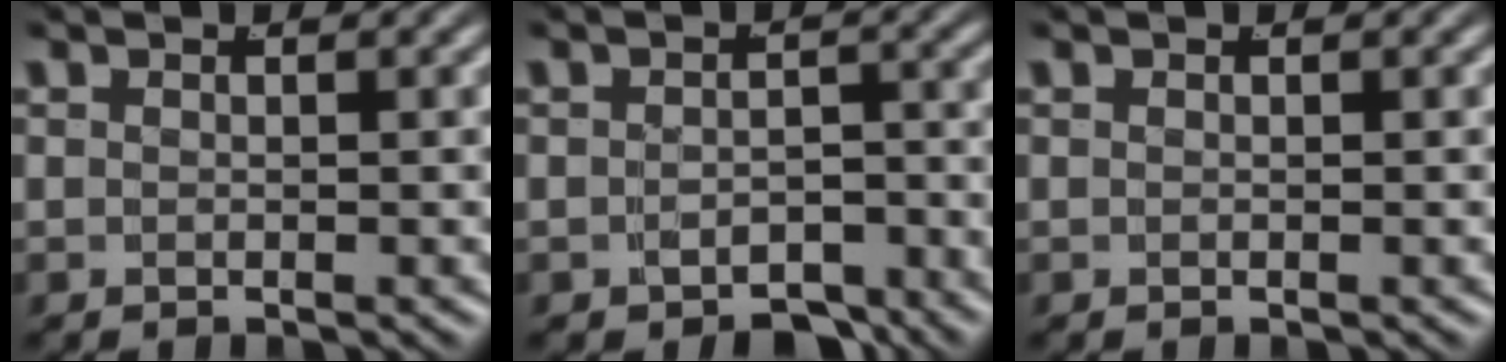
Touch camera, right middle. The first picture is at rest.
{"total": 3.3, "force": [-2.8, 1.4, 0.8], "torque": [0.007, -0.004, -0.049]}
{"total": 0.0}